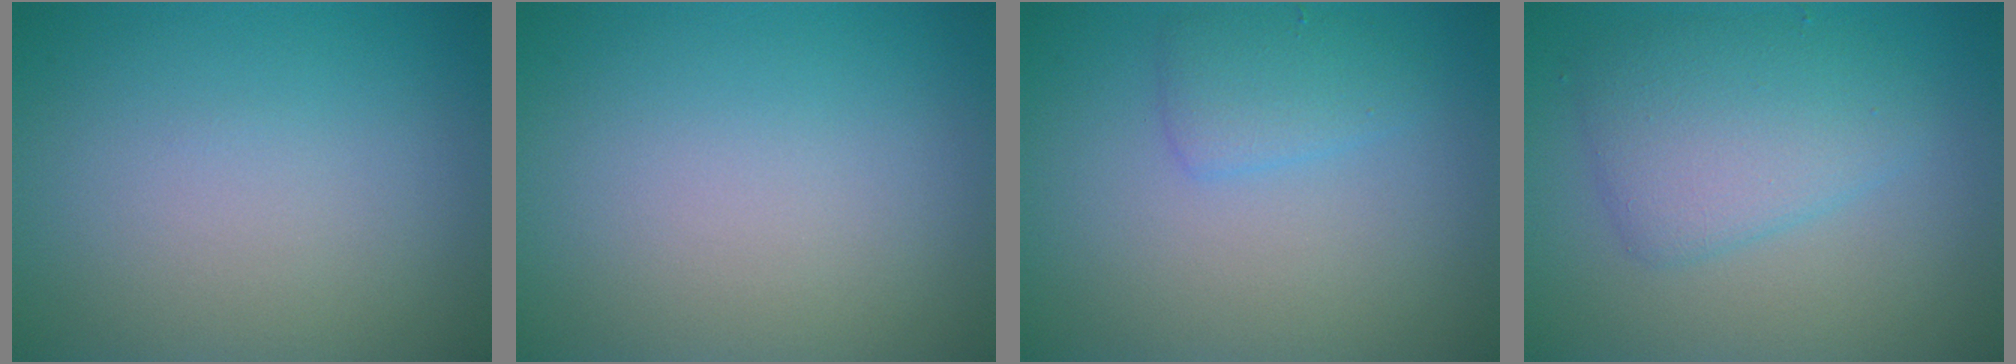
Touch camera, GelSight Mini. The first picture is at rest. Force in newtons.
{"total": 0.0}
{"total": 2.1, "press": 2.1, "slide": 0.1}
{"total": 4.2, "press": 4.2, "slide": 0.0}